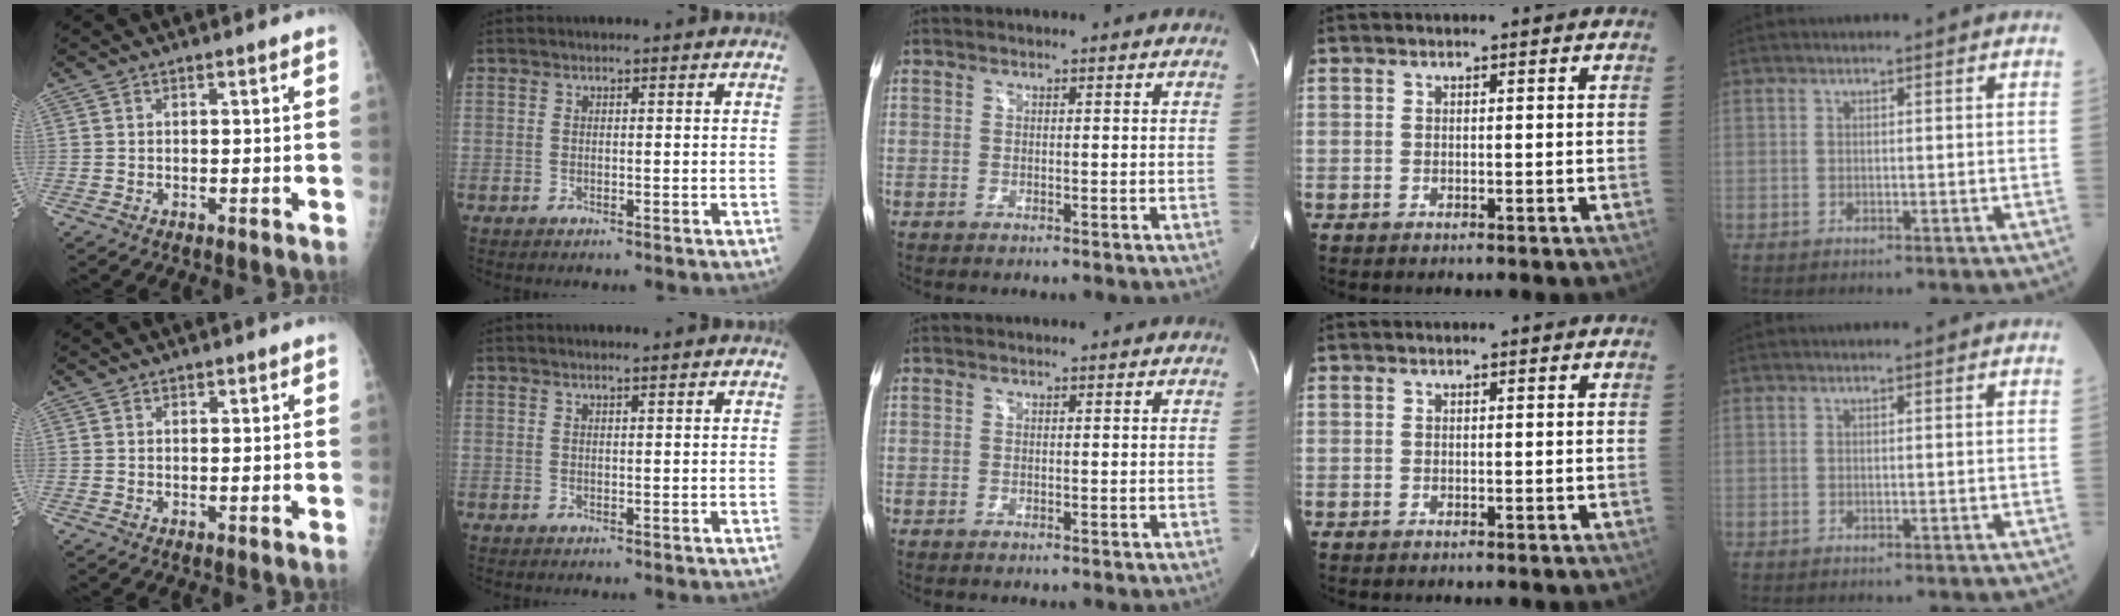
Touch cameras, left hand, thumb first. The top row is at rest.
{"thumb": {"total": 0.5, "force": [0.4, 0.3, 0.1], "torque": [0.000, -0.003, 0.005]}, "index": {"total": 0.6, "force": [0.4, -0.2, 0.4], "torque": [-0.017, -0.006, 0.015]}}